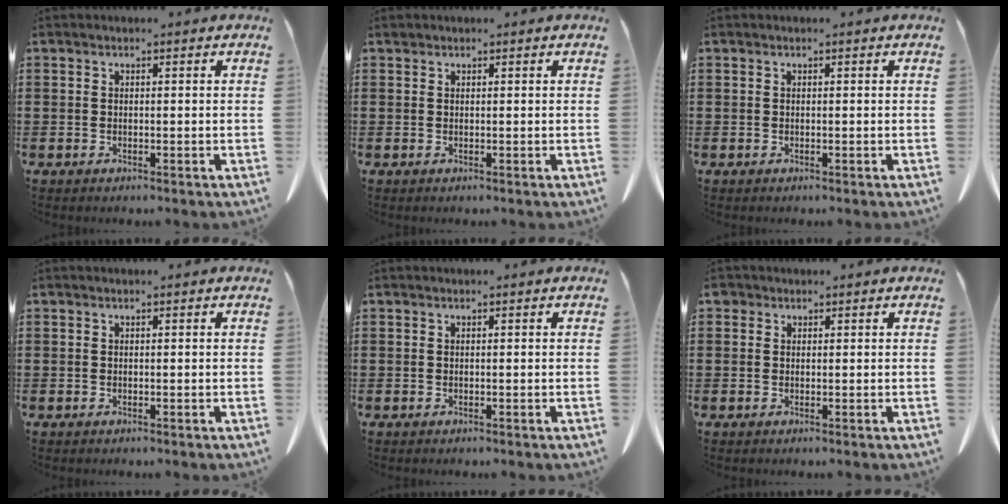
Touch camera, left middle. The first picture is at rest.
{"total": 0.0}
{"total": 0.0}
{"total": 0.0}
{"total": 0.0}
{"total": 1.0, "force": [0.5, 0.8, 0.2], "torque": [-0.008, 0.005, 0.009]}